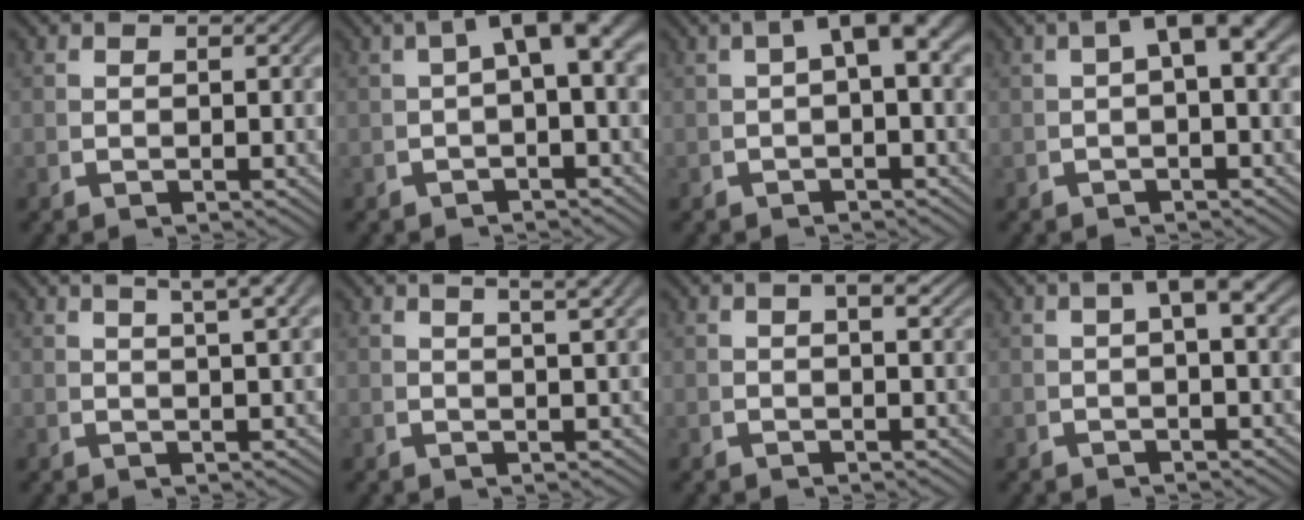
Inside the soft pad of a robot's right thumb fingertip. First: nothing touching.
{"total": 6.6, "force": [1.5, 2.9, 5.8], "torque": [-0.079, 0.018, 0.017]}
{"total": 5.8, "force": [1.4, 2.4, 5.0], "torque": [-0.066, 0.018, 0.016]}
{"total": 5.1, "force": [1.4, 2.1, 4.5], "torque": [-0.057, 0.018, 0.015]}
{"total": 6.3, "force": [3.7, 2.0, 4.7], "torque": [-0.041, 0.027, 0.049]}
{"total": 5.3, "force": [3.0, 1.7, 3.9], "torque": [-0.036, 0.018, 0.042]}
{"total": 2.6, "force": [1.3, 0.7, 2.1], "torque": [-0.020, 0.010, 0.019]}
{"total": 4.0, "force": [1.6, 1.0, 3.5], "torque": [-0.042, 0.024, 0.017]}